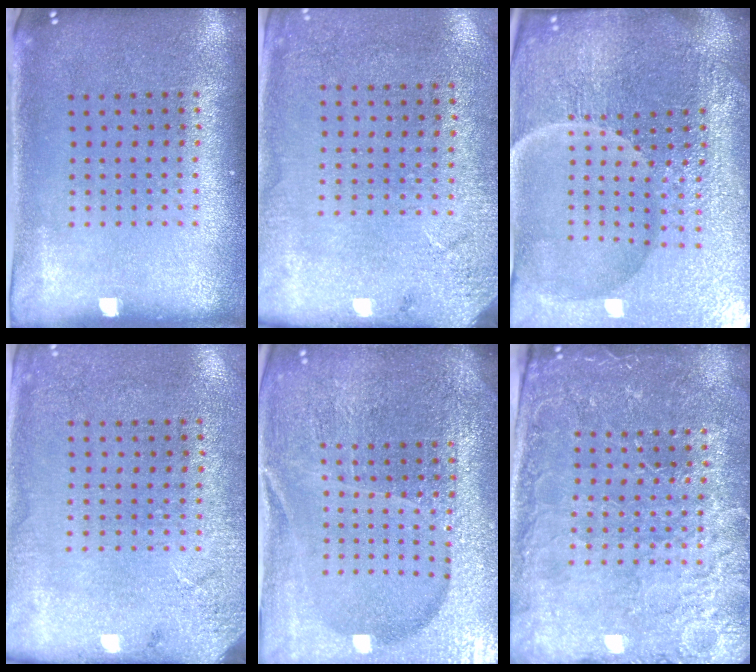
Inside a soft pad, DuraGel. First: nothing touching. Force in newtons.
{"total": 2.6, "press": 2.2, "slide": 1.3}
{"total": 5.7, "press": 5.4, "slide": 2.0}
{"total": 2.7, "press": 2.2, "slide": 1.5}
{"total": 5.8, "press": 5.1, "slide": 2.7}
{"total": 3.5, "press": 3.4, "slide": 0.8}